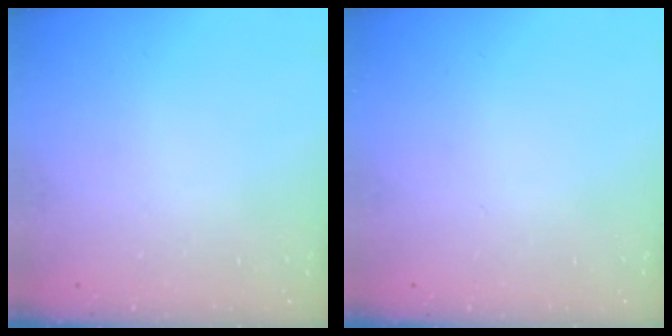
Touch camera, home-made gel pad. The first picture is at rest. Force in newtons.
{"total": 0.0}